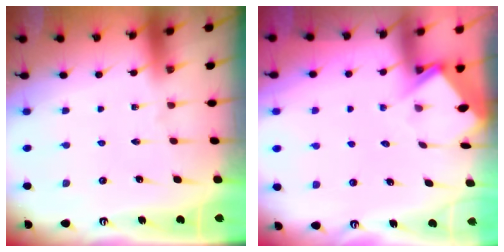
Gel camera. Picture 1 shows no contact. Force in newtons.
{"total": 3.9, "press": 3.9, "slide": 0.4}